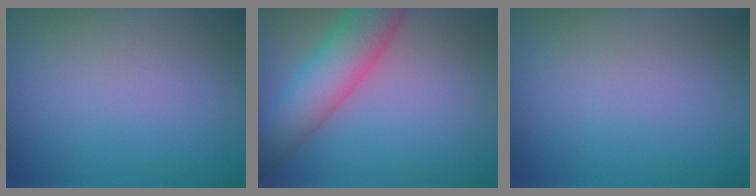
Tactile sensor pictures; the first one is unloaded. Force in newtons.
{"total": 7.2, "press": 7.2, "slide": 0.4}
{"total": 0.0}